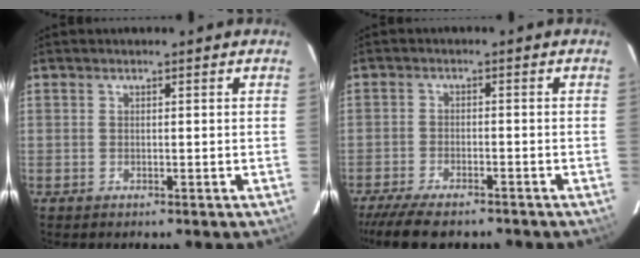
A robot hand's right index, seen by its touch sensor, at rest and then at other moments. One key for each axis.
{"total": 10.1, "fx": -8.6, "fy": 2.5, "fz": 4.7, "tx": -0.114, "ty": -0.031, "tz": -0.146}